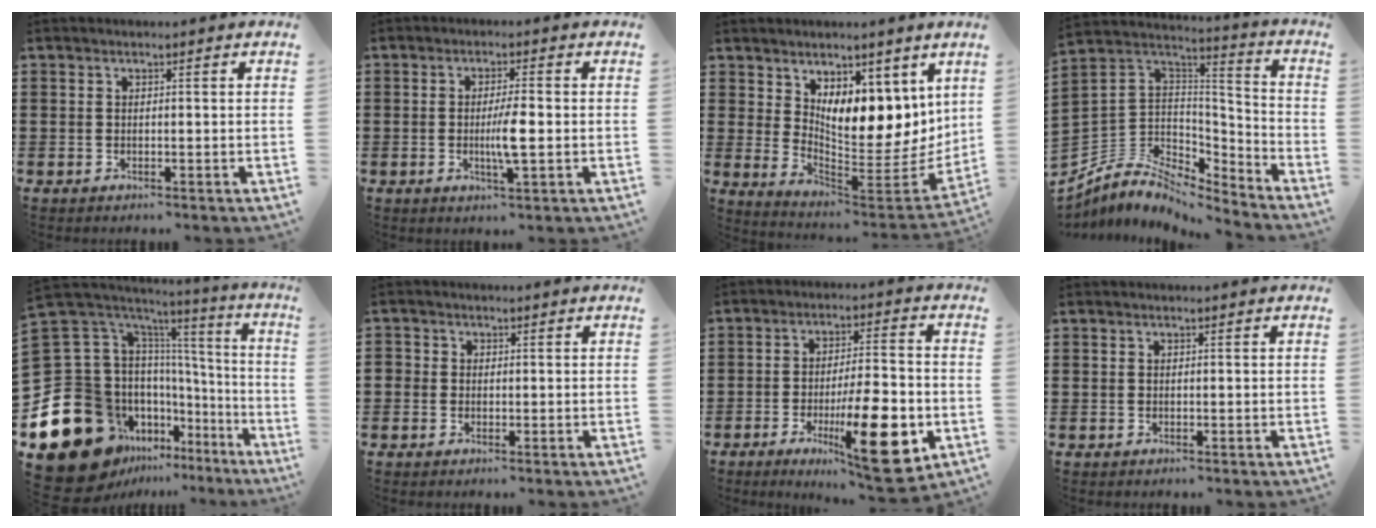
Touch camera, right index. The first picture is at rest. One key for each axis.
{"total": 5.0, "fx": -0.7, "fy": 0.5, "fz": 4.9, "tx": -0.092, "ty": -0.007, "tz": -0.016}
{"total": 8.1, "fx": 5.5, "fy": 4.2, "fz": 4.1, "tx": -0.069, "ty": -0.061, "tz": 0.101}
{"total": 5.9, "fx": -4.2, "fy": 3.8, "fz": 1.8, "tx": -0.061, "ty": -0.010, "tz": -0.084}
{"total": 23.5, "fx": -9.7, "fy": 17.3, "fz": 12.7, "tx": -0.305, "ty": -0.016, "tz": -0.117}
{"total": 1.0, "fx": -0.4, "fy": 0.9, "fz": 0.2, "tx": -0.006, "ty": 0.003, "tz": -0.009}
{"total": 14.7, "fx": -5.2, "fy": 3.9, "fz": 13.1, "tx": -0.209, "ty": -0.003, "tz": -0.079}
{"total": 0.0}